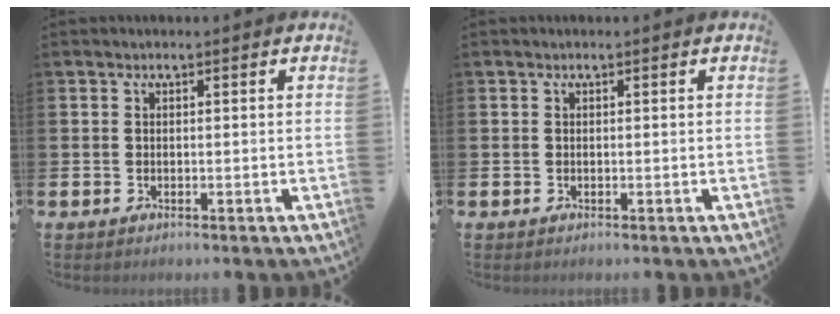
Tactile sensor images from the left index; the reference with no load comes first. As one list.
[{"total": 0.0}]